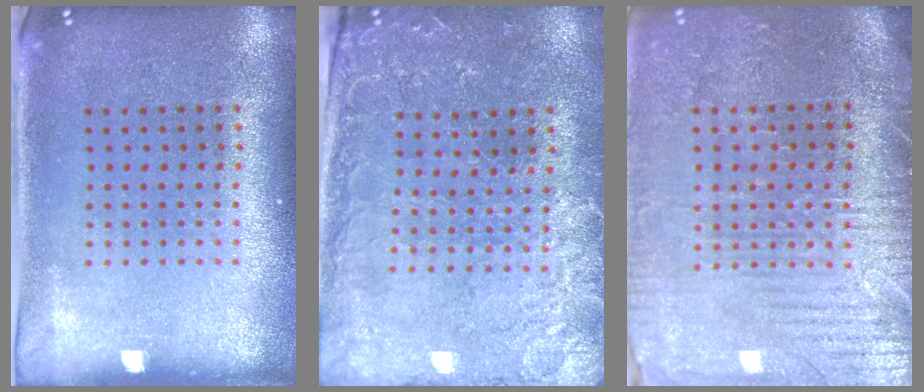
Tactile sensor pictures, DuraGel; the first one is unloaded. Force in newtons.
{"total": 0.7, "press": 0.6, "slide": 0.4}
{"total": 3.7, "press": 3.4, "slide": 1.4}